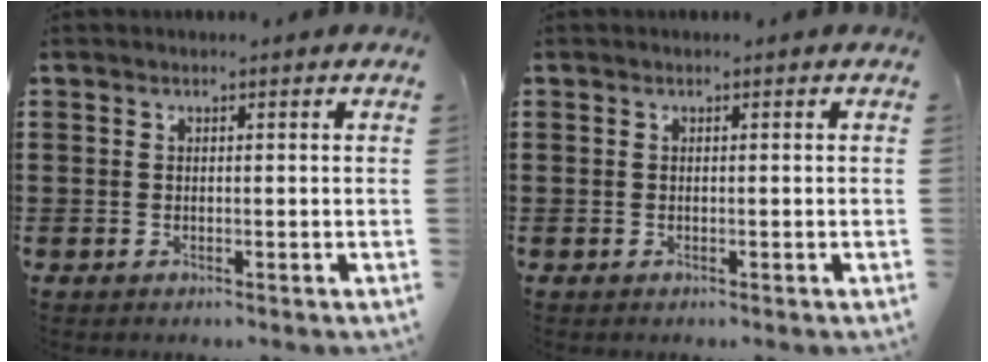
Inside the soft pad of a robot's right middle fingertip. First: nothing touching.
{"total": 0.0}